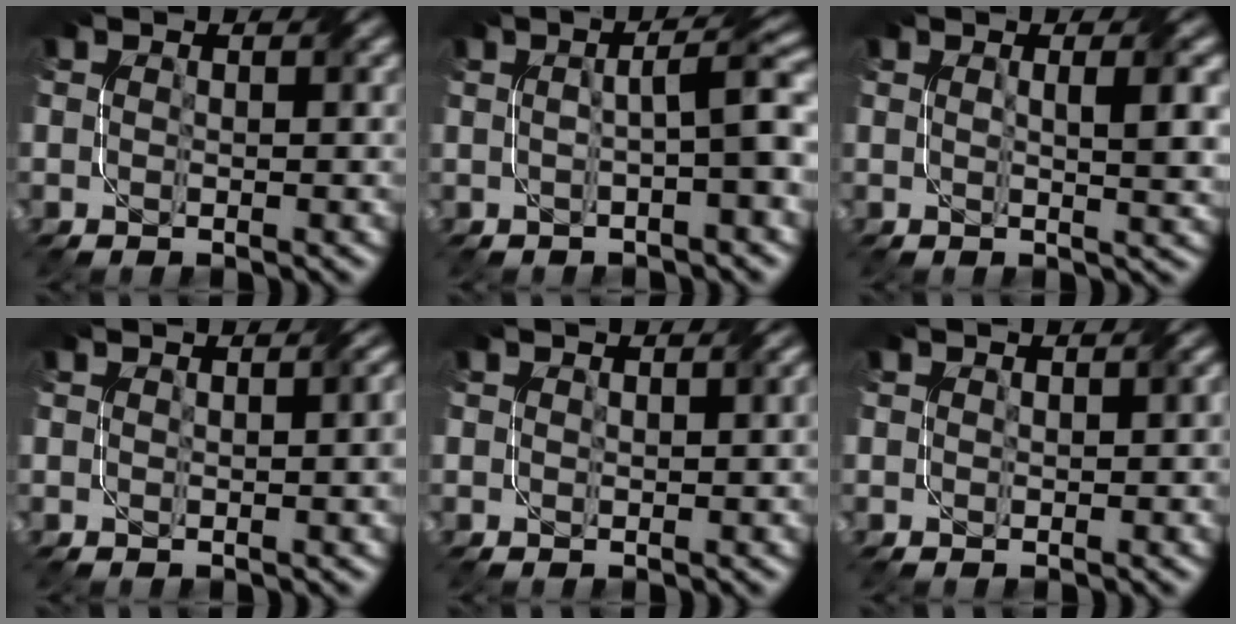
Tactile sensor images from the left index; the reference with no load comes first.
{"total": 4.5, "force": [0.1, 0.7, 4.4], "torque": [-0.065, 0.016, -0.003]}
{"total": 4.0, "force": [0.8, 1.0, 3.8], "torque": [-0.047, 0.004, 0.009]}
{"total": 2.5, "force": [0.3, 0.8, 2.4], "torque": [-0.019, 0.008, 0.002]}
{"total": 0.9, "force": [0.3, 0.2, 0.9], "torque": [-0.012, 0.004, 0.004]}
{"total": 0.8, "force": [0.1, 0.4, 0.7], "torque": [-0.013, 0.003, 0.002]}